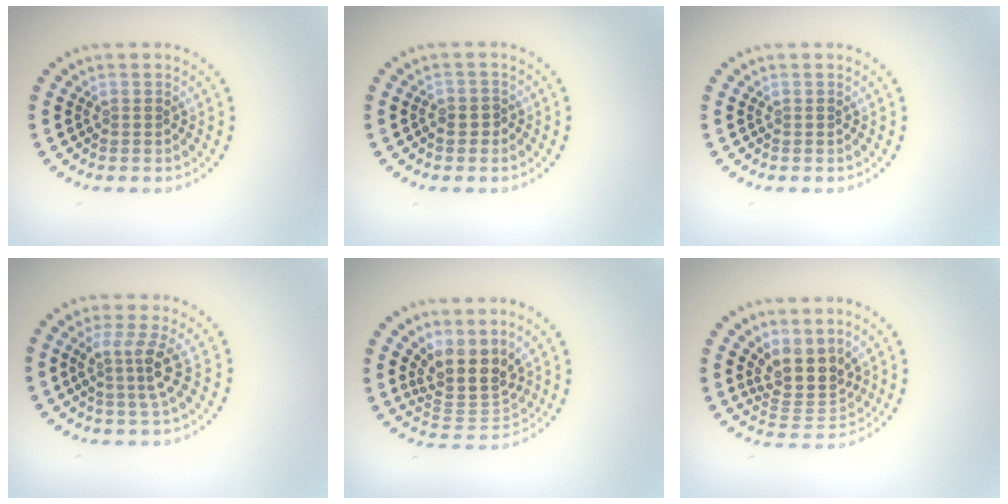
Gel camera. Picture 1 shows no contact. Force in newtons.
{"total": 1.3, "press": 1.1, "slide": 0.6}
{"total": 0.0}
{"total": 3.0, "press": 2.1, "slide": 2.1}
{"total": 4.3, "press": 3.4, "slide": 2.7}
{"total": 3.8, "press": 2.9, "slide": 2.5}